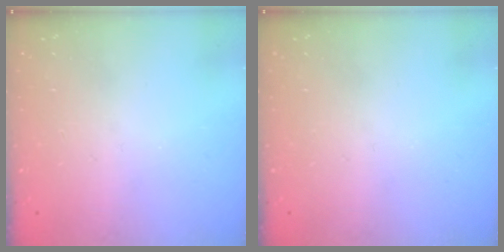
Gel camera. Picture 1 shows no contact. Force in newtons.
{"total": 0.0}